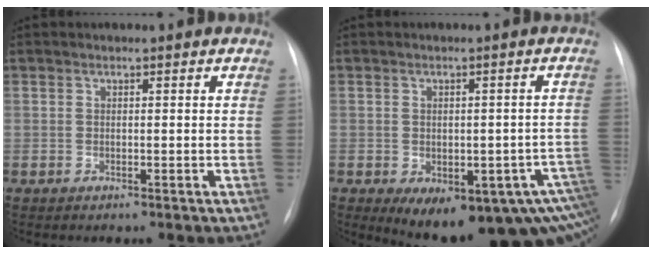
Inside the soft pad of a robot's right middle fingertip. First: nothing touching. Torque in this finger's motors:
{"motor_torque": [1.08, -1.05, 0.24, 0.08]}